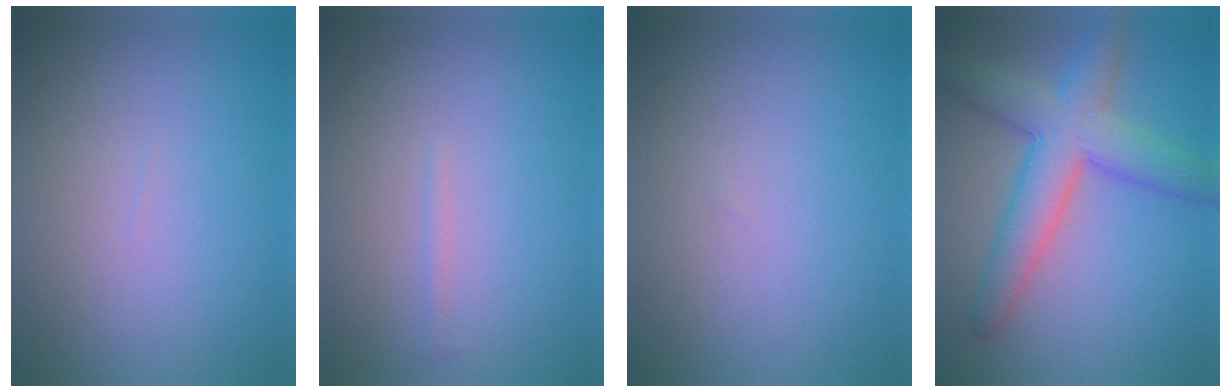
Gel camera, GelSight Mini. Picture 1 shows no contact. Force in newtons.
{"total": 0.5, "press": 0.5, "slide": 0.0}
{"total": 0.0}
{"total": 6.9, "press": 6.9, "slide": 0.2}